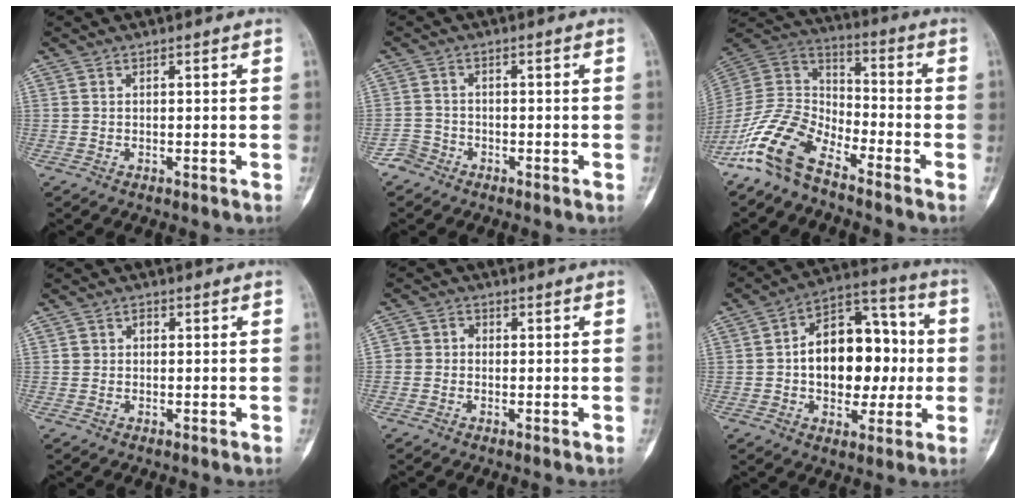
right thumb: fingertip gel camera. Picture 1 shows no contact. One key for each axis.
{"total": 2.6, "fx": -2.0, "fy": 1.7, "fz": -0.1, "tx": 0.006, "ty": 0.011, "tz": -0.044}
{"total": 13.2, "fx": -9.6, "fy": 5.8, "fz": 7.0, "tx": -0.135, "ty": 0.075, "tz": -0.198}
{"total": 1.8, "fx": 0.2, "fy": 1.6, "fz": 0.7, "tx": -0.001, "ty": 0.004, "tz": 0.002}
{"total": 3.3, "fx": -0.3, "fy": 3.0, "fz": 1.2, "tx": -0.003, "ty": 0.013, "tz": -0.010}
{"total": 18.9, "fx": 0.1, "fy": 12.2, "fz": 14.4, "tx": -0.166, "ty": 0.035, "tz": 0.000}